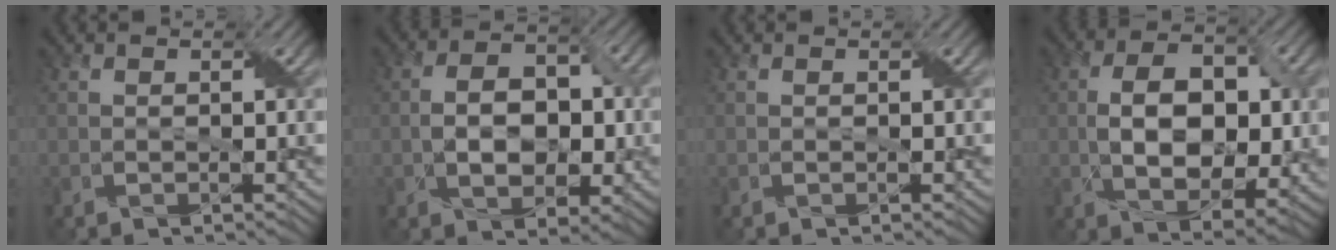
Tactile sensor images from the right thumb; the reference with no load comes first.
{"total": 7.2, "force": [-0.9, 4.7, 5.4], "torque": [-0.089, 0.001, -0.017]}
{"total": 0.0}
{"total": 10.4, "force": [0.1, 5.9, 8.6], "torque": [-0.155, -0.002, 0.004]}